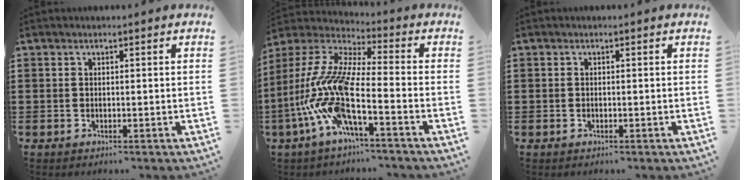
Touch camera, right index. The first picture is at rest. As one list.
[{"total": 12.2, "force": [-6.2, 2.5, 10.2], "torque": [-0.255, -0.035, -0.140]}, {"total": 0.0}]